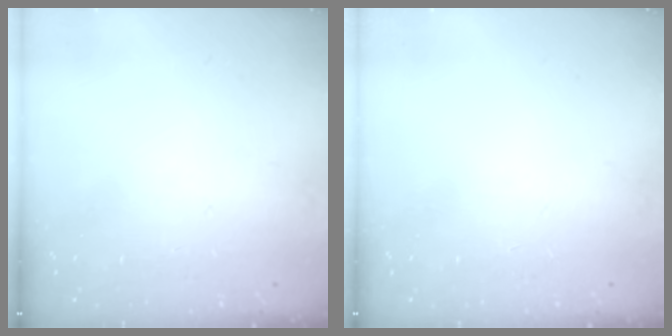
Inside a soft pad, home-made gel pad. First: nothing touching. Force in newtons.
{"total": 0.0}